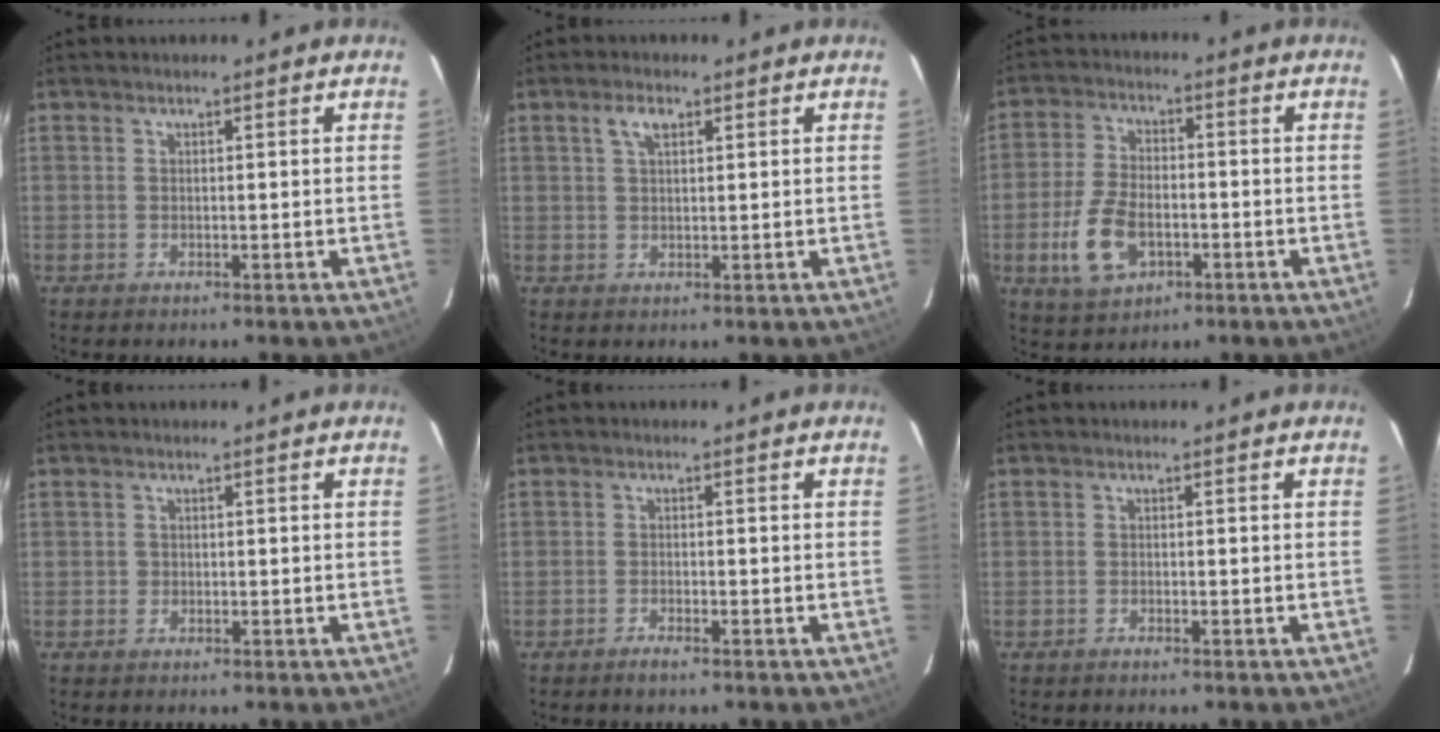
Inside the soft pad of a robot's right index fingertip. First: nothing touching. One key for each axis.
{"total": 2.8, "fx": 1.4, "fy": 1.3, "fz": 2.0, "tx": -0.038, "ty": 0.007, "tz": 0.026}
{"total": 10.4, "fx": -3.6, "fy": 6.1, "fz": 7.6, "tx": -0.172, "ty": 0.001, "tz": -0.060}
{"total": 0.7, "fx": -0.2, "fy": 0.7, "fz": -0.1, "tx": 0.004, "ty": 0.000, "tz": -0.002}
{"total": 1.7, "fx": -1.4, "fy": 0.3, "fz": 0.9, "tx": -0.024, "ty": -0.001, "tz": -0.029}
{"total": 0.5, "fx": -0.5, "fy": 0.1, "fz": 0.1, "tx": -0.002, "ty": 0.000, "tz": -0.011}